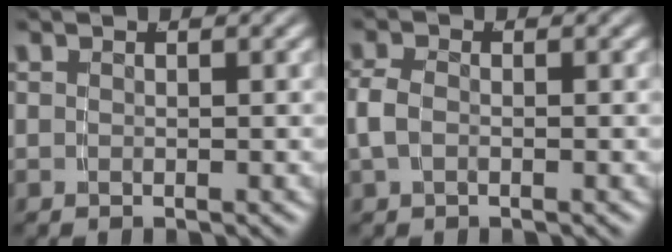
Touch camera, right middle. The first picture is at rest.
{"total": 1.8, "force": [0.1, 1.3, 1.2], "torque": [-0.038, -0.004, 0.005]}